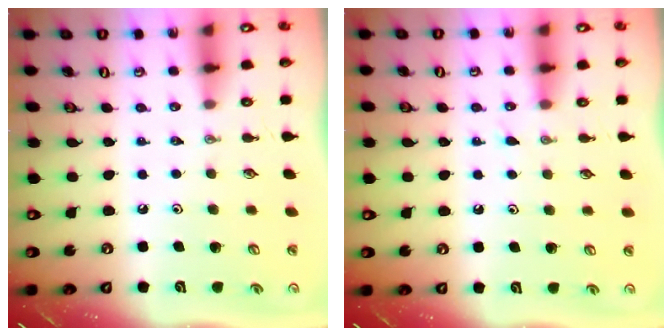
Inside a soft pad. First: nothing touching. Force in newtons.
{"total": 2.9, "press": 2.8, "slide": 0.4}